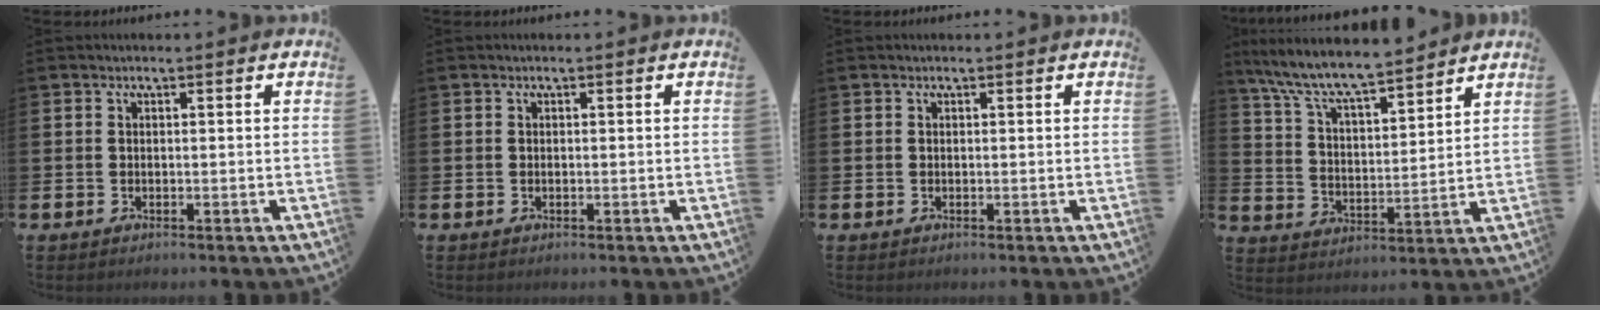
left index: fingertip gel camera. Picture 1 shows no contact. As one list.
[{"total": 0.0}, {"total": 0.0}, {"total": 8.6, "force": [8.0, 1.0, 3.0], "torque": [-0.095, -0.053, 0.142]}]